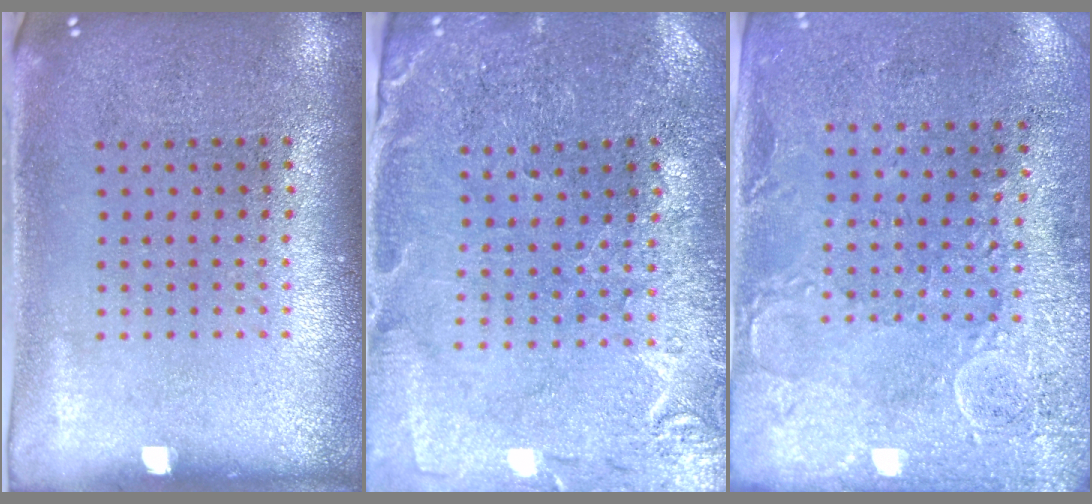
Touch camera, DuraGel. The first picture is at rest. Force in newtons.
{"total": 0.5, "press": 0.5, "slide": 0.2}
{"total": 2.9, "press": 2.4, "slide": 1.6}